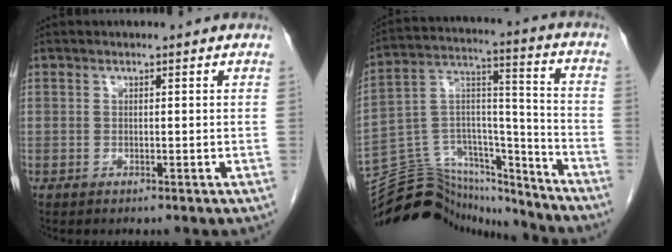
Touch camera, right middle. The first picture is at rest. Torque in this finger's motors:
{"motor_torque": [-0.06, -0.34, -0.02, -0.08]}